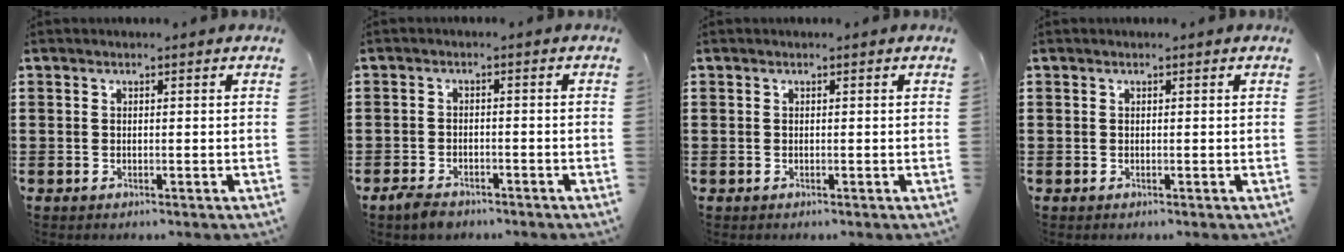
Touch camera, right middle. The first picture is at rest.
{"total": 2.2, "force": [-1.9, 0.8, 0.8], "torque": [-0.026, 0.000, -0.040]}
{"total": 0.0}
{"total": 0.0}